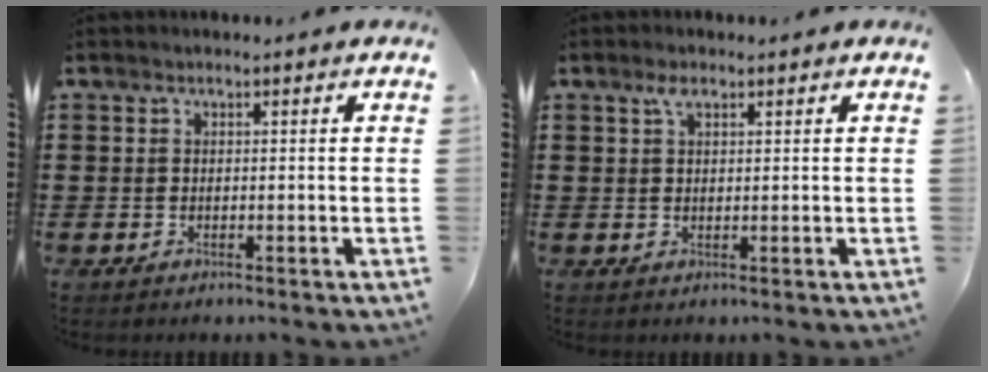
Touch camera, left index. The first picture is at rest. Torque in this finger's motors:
{"motor_torque": [0.41, -0.21, 0.20, 0.03]}